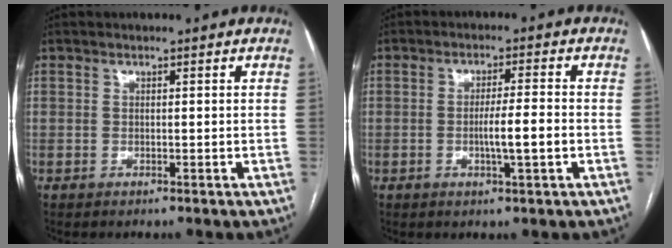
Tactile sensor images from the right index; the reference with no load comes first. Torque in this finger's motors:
{"motor_torque": [0.75, -0.09, 0.48, 0.05]}